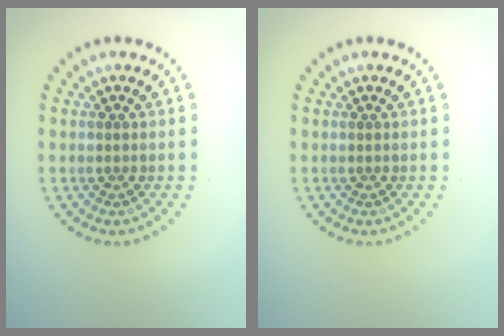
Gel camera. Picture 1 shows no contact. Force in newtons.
{"total": 0.0}